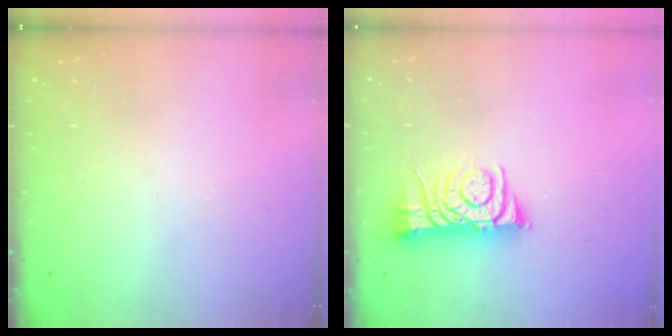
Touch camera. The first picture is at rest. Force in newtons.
{"total": 7.0, "press": 7.0, "slide": 0.9}